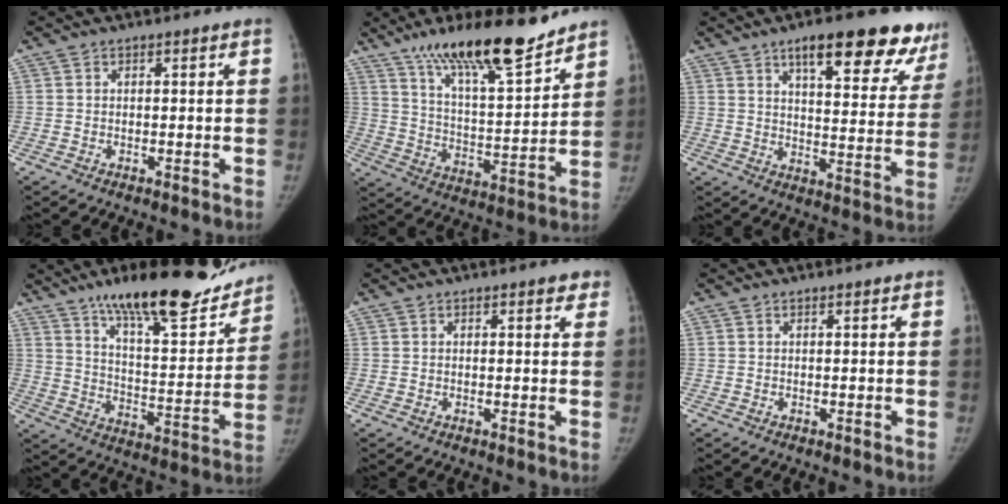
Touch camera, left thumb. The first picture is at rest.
{"total": 18.3, "force": [14.0, 3.4, 11.3], "torque": [-0.157, -0.078, 0.242]}
{"total": 20.1, "force": [13.2, 6.6, 13.5], "torque": [-0.124, -0.048, 0.171]}
{"total": 24.3, "force": [17.9, 6.9, 15.0], "torque": [-0.177, -0.088, 0.274]}
{"total": 1.9, "force": [1.2, 0.9, 1.2], "torque": [-0.001, -0.002, 0.010]}
{"total": 0.0}